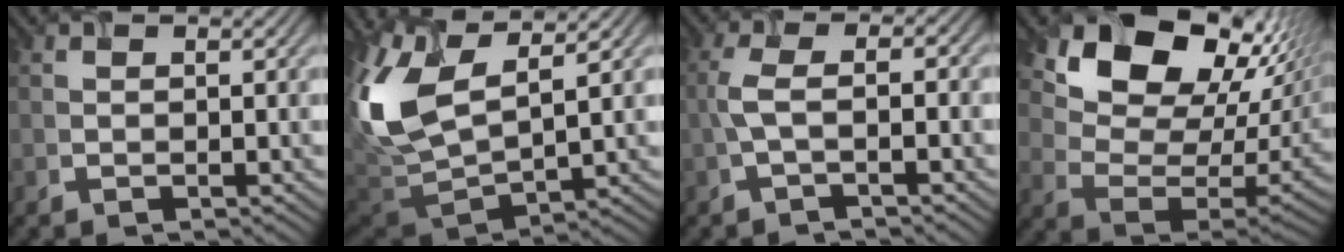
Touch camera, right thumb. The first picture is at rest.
{"total": 12.2, "force": [4.8, 5.5, 9.8], "torque": [-0.261, 0.004, 0.106]}
{"total": 2.8, "force": [-1.2, 0.6, 2.5], "torque": [-0.058, 0.006, -0.023]}
{"total": 17.2, "force": [10.1, 10.3, 9.4], "torque": [-0.186, 0.012, 0.185]}